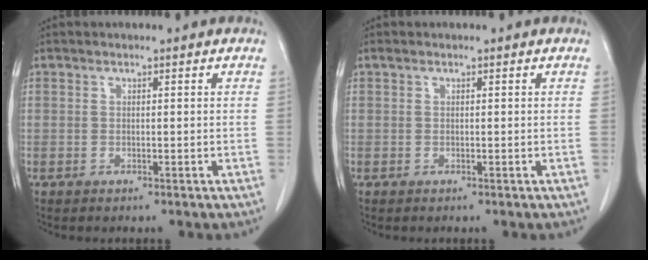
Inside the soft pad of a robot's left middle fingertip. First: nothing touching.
{"total": 0.0}